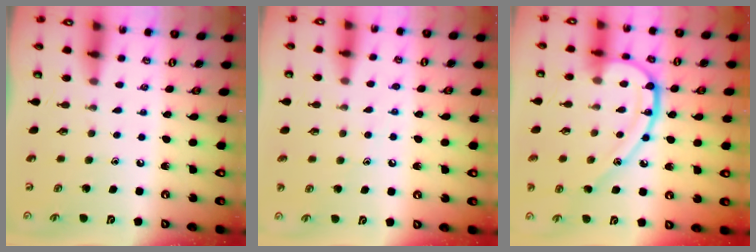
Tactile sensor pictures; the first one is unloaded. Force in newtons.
{"total": 6.9, "press": 6.9, "slide": 0.7}
{"total": 15.8, "press": 15.8, "slide": 1.1}